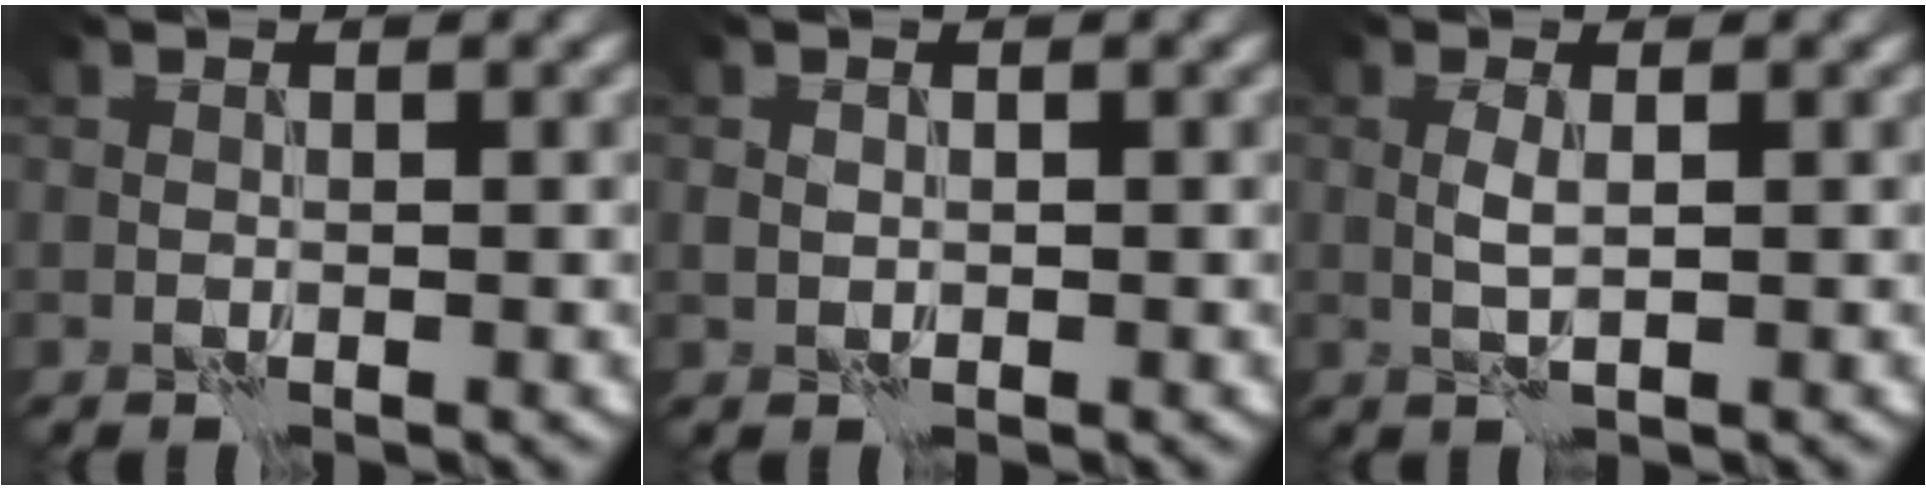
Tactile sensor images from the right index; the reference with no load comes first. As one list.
[{"total": 0.5, "force": [0.2, 0.4, 0.2], "torque": [-0.003, 0.000, 0.004]}, {"total": 1.3, "force": [0.3, 0.2, 1.3], "torque": [-0.030, 0.002, 0.006]}]